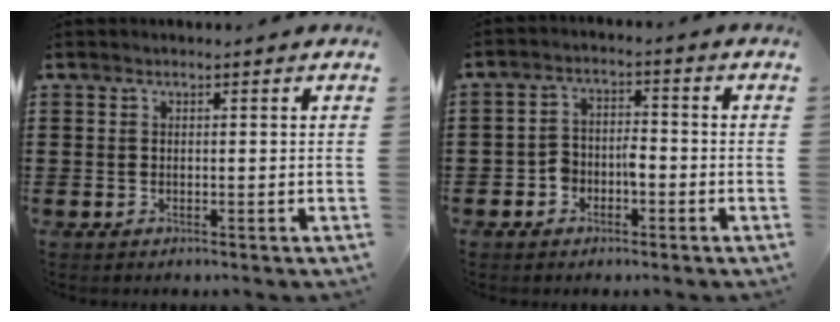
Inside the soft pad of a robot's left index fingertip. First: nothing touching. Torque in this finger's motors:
{"motor_torque": [-0.24, 0.91, 0.16, 0.02]}